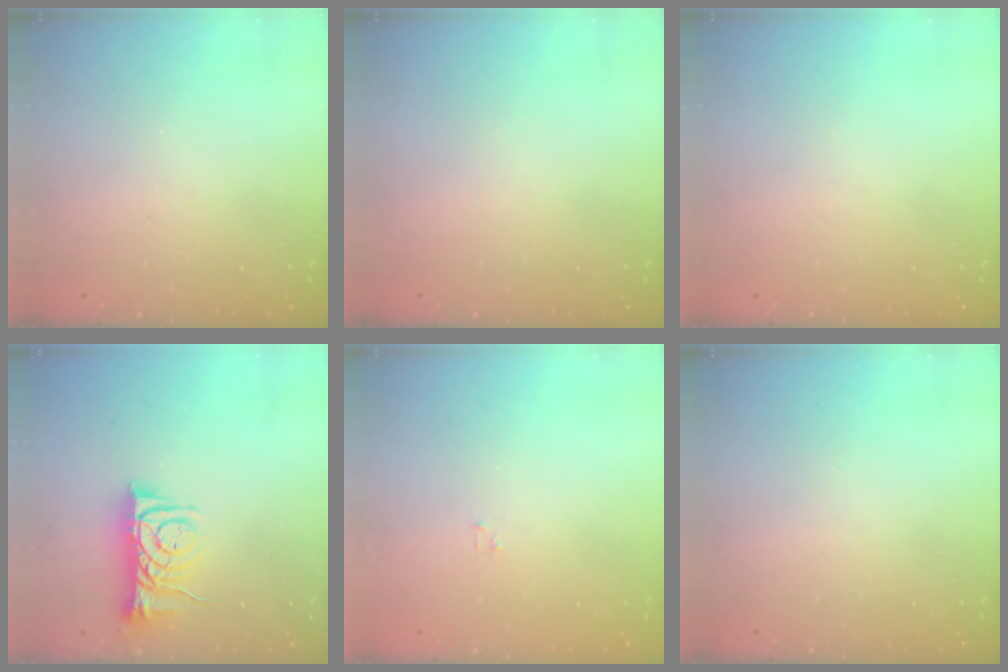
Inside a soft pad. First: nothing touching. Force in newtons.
{"total": 0.0}
{"total": 0.0}
{"total": 8.0, "press": 8.0, "slide": 0.1}
{"total": 1.2, "press": 1.2, "slide": 0.2}
{"total": 0.0}